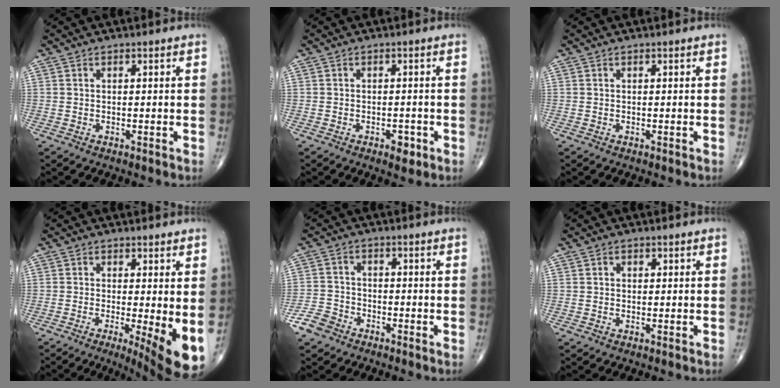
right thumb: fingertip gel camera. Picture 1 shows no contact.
{"total": 2.5, "force": [-1.2, 1.4, 1.7], "torque": [-0.014, 0.004, -0.015]}
{"total": 0.0}
{"total": 10.0, "force": [-1.5, 2.7, 9.5], "torque": [-0.135, -0.023, -0.018]}
{"total": 4.7, "force": [-3.3, 3.2, 1.2], "torque": [-0.014, 0.012, -0.069]}
{"total": 0.9, "force": [0.2, 0.8, 0.4], "torque": [0.000, 0.001, 0.002]}